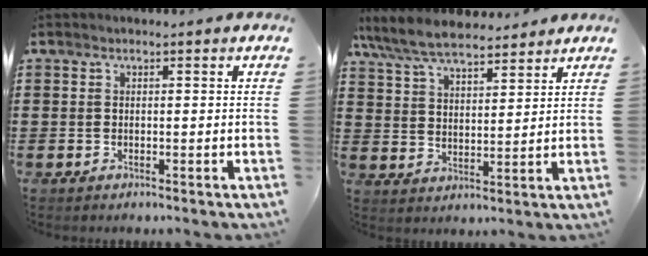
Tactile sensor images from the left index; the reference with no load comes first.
{"total": 7.7, "force": [6.9, 1.8, 2.9], "torque": [-0.082, -0.020, 0.127]}